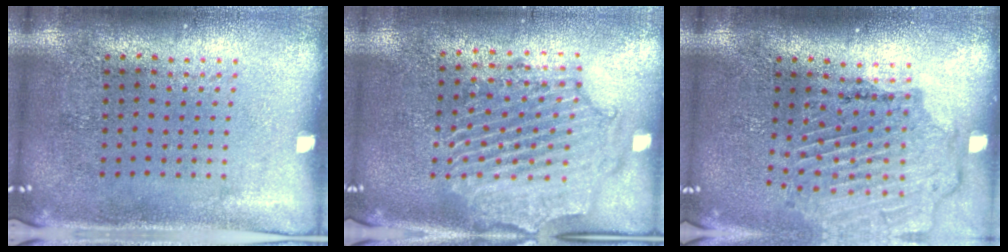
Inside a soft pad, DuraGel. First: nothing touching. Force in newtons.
{"total": 2.3, "press": 2.1, "slide": 0.8}
{"total": 1.6, "press": 1.6, "slide": 0.2}